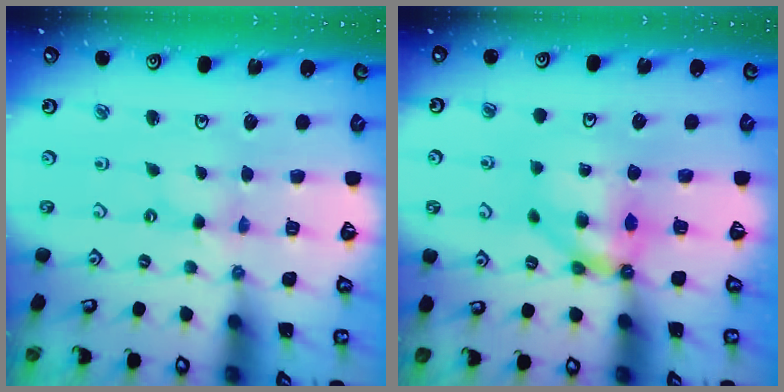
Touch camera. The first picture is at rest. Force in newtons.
{"total": 7.1, "press": 7.1, "slide": 0.2}